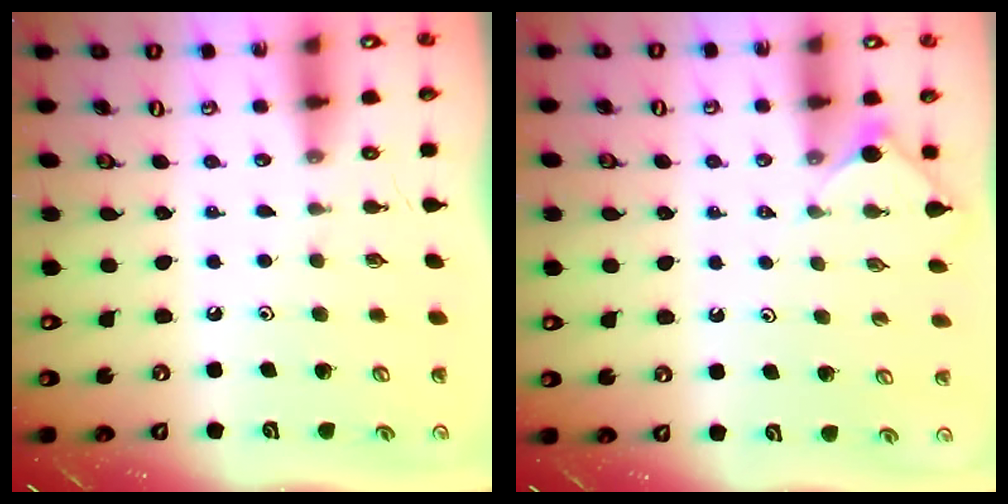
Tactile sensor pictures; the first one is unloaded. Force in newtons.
{"total": 2.9, "press": 2.8, "slide": 0.5}